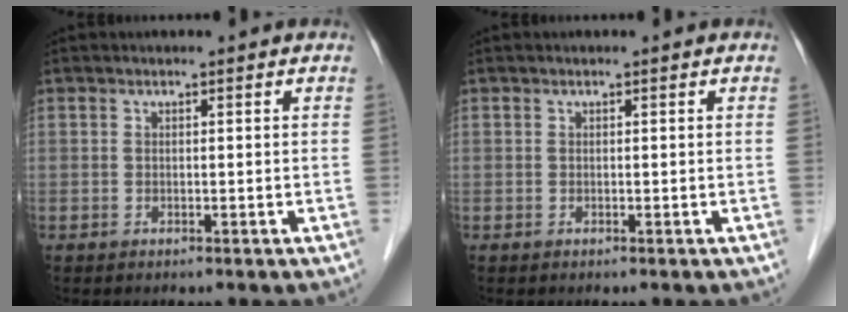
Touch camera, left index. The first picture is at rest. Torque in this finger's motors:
{"motor_torque": [0.03, 0.02, 0.00, 0.00]}